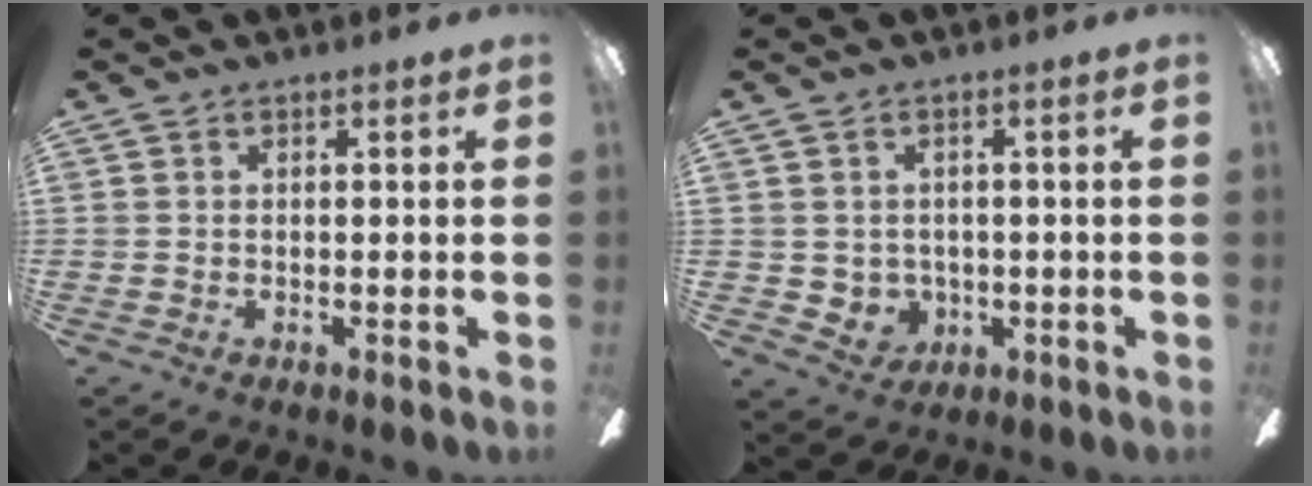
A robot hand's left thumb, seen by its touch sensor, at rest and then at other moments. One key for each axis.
{"total": 3.8, "fx": 1.1, "fy": 3.6, "fz": 0.5, "tx": -0.015, "ty": -0.004, "tz": 0.021}